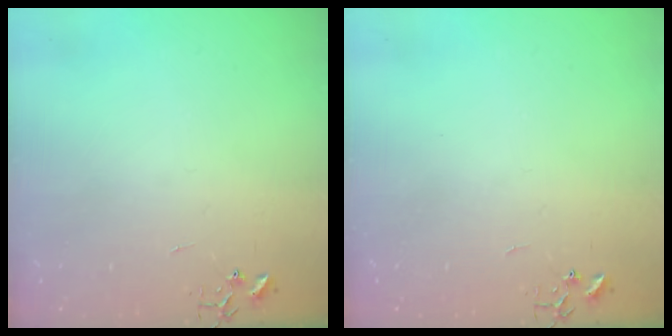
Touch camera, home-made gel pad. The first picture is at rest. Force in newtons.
{"total": 0.0}